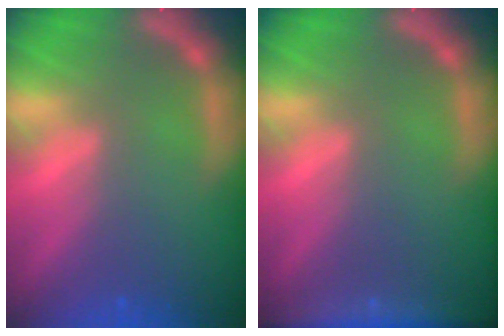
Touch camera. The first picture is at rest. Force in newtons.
{"total": 5.5}